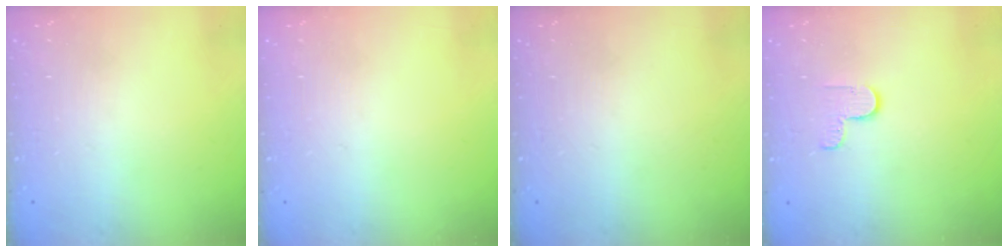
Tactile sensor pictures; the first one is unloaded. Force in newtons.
{"total": 0.0}
{"total": 0.0}
{"total": 3.8, "press": 3.8, "slide": 0.4}